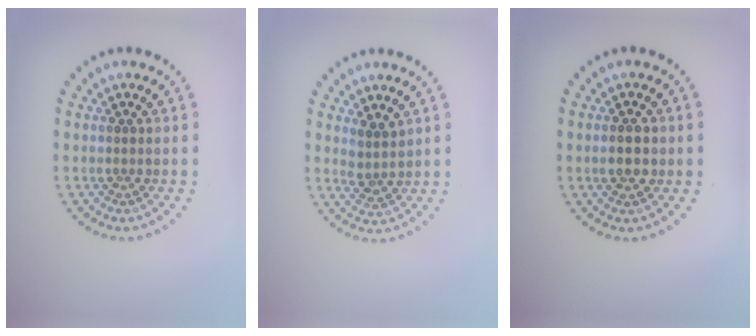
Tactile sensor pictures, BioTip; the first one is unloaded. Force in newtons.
{"total": 1.9, "press": 1.5, "slide": 1.1}
{"total": 2.8, "press": 2.8, "slide": 0.1}